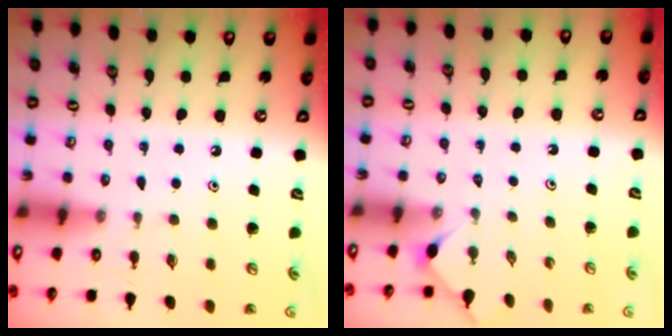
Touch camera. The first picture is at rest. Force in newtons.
{"total": 1.7, "press": 1.6, "slide": 0.5}